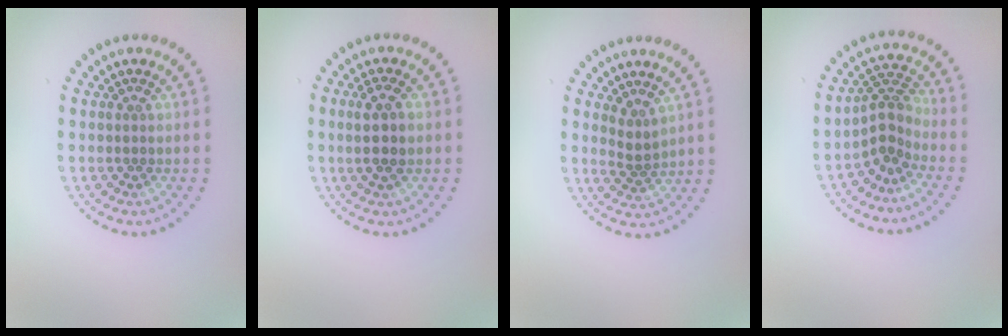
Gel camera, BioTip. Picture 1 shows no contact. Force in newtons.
{"total": 2.7, "press": 2.6, "slide": 1.0}
{"total": 1.7, "press": 1.1, "slide": 1.3}
{"total": 2.7, "press": 1.9, "slide": 1.9}